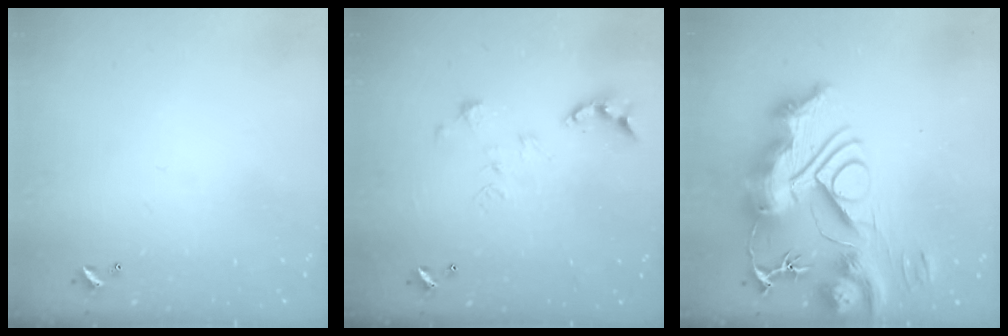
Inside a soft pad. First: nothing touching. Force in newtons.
{"total": 0.0}
{"total": 0.5, "press": 0.5, "slide": 0.0}